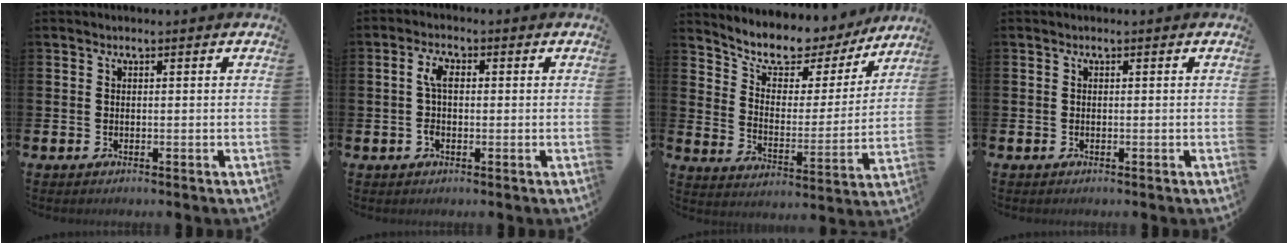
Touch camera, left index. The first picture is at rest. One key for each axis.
{"total": 3.7, "fx": 0.3, "fy": 1.8, "fz": 3.2, "tx": -0.056, "ty": 0.006, "tz": 0.001}
{"total": 8.0, "fx": 7.0, "fy": 3.2, "fz": 2.2, "tx": -0.081, "ty": -0.051, "tz": 0.121}
{"total": 0.0}